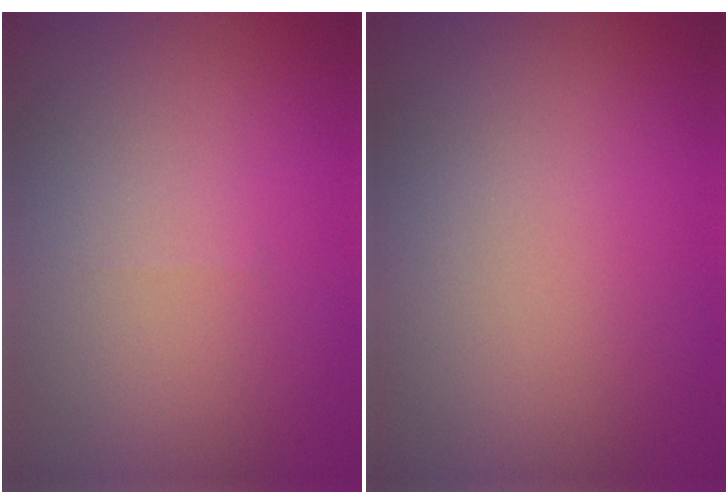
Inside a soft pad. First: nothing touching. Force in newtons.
{"total": 0.0}